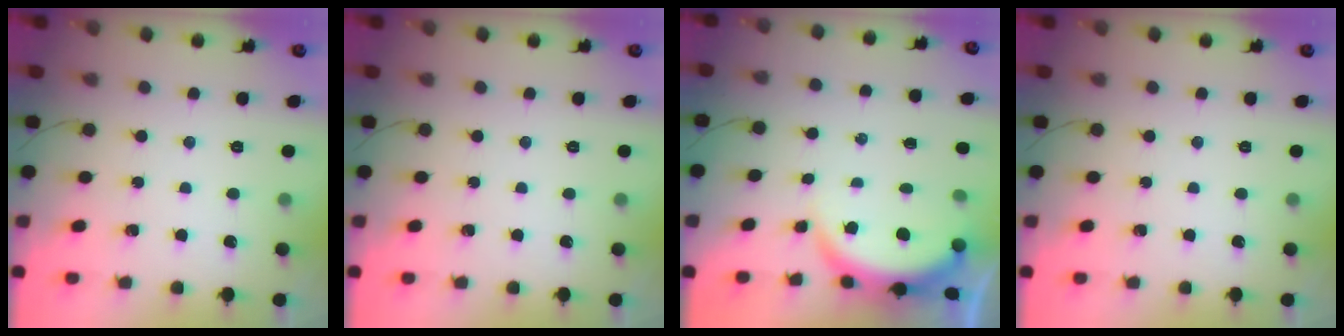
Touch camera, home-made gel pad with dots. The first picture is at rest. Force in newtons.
{"total": 0.0}
{"total": 5.7, "press": 5.7, "slide": 0.3}
{"total": 0.0}